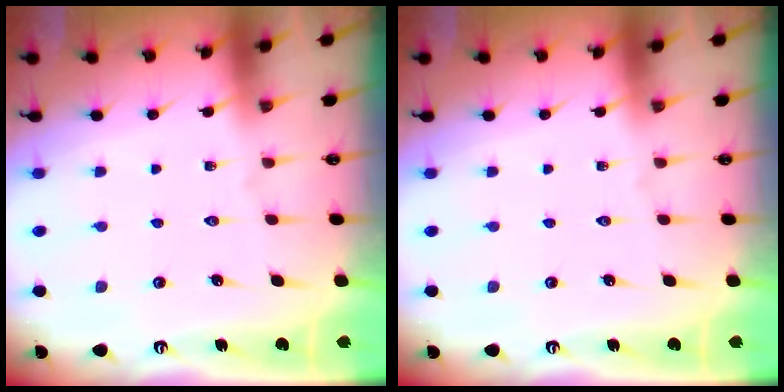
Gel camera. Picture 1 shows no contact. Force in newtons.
{"total": 0.0}